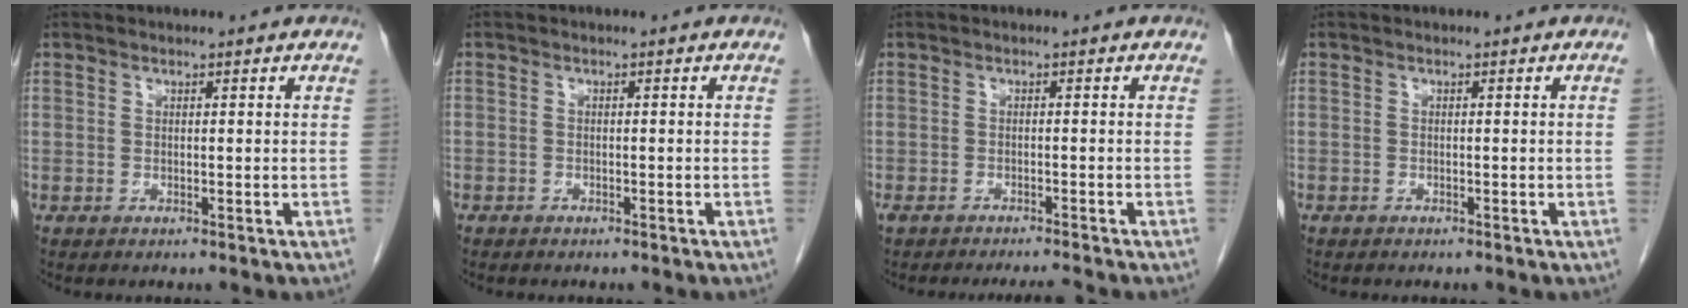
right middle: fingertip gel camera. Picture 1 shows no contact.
{"total": 0.7, "force": [-0.6, 0.4, 0.1], "torque": [-0.007, 0.003, -0.011]}
{"total": 4.3, "force": [-4.0, -0.2, 1.5], "torque": [-0.023, -0.004, -0.061]}
{"total": 0.0}